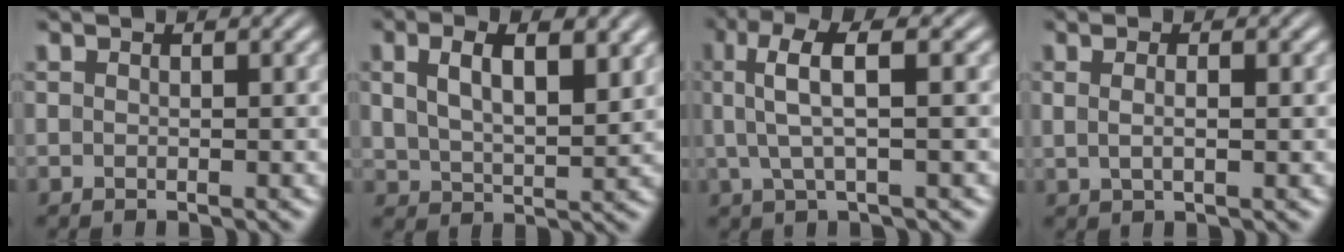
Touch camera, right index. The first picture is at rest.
{"total": 4.2, "force": [1.6, 2.4, 3.1], "torque": [-0.048, -0.001, 0.032]}
{"total": 5.4, "force": [1.5, 1.7, 4.9], "torque": [-0.096, 0.017, 0.020]}
{"total": 2.0, "force": [0.5, 0.7, 1.8], "torque": [-0.032, 0.000, 0.010]}